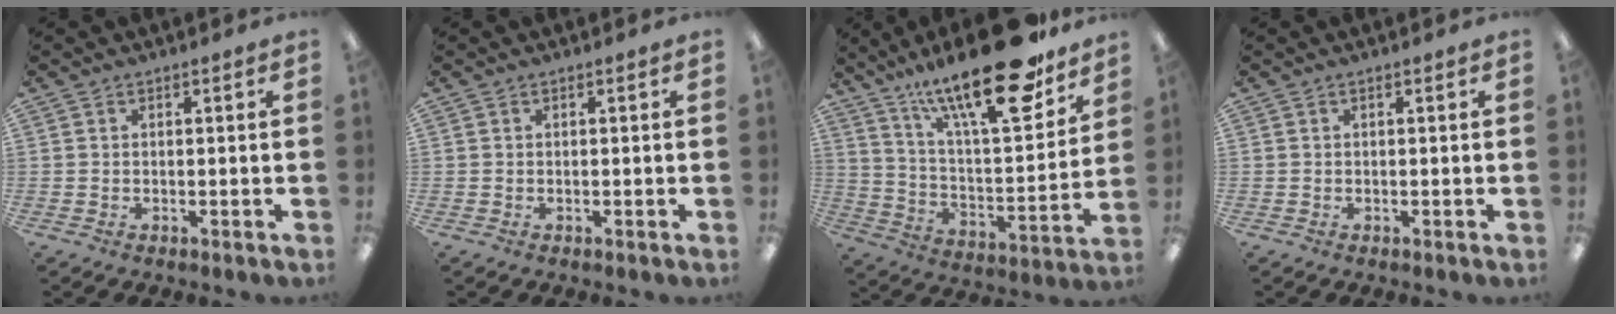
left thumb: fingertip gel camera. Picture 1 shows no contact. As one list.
[{"total": 0.0}, {"total": 26.0, "force": [18.5, 7.1, 16.8], "torque": [-0.259, -0.114, 0.300]}, {"total": 0.0}]